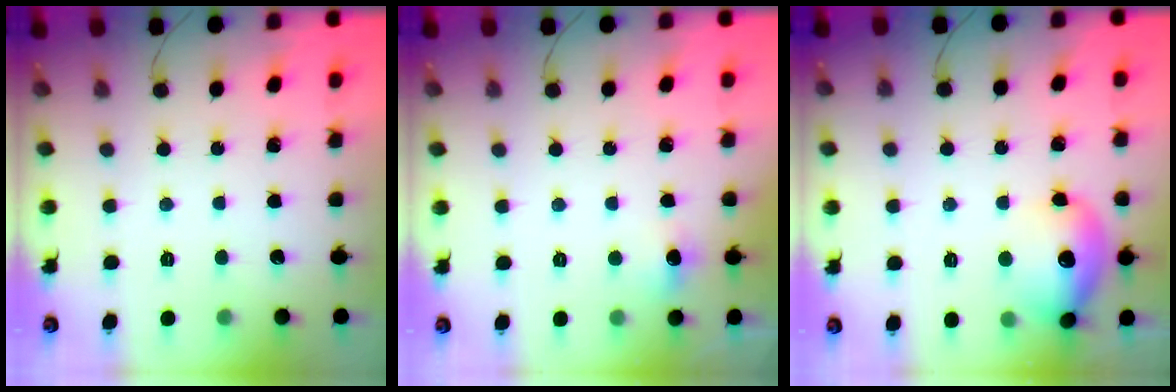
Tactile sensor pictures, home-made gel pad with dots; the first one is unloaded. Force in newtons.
{"total": 5.8, "press": 4.8, "slide": 3.1}
{"total": 13.2, "press": 13.1, "slide": 1.5}